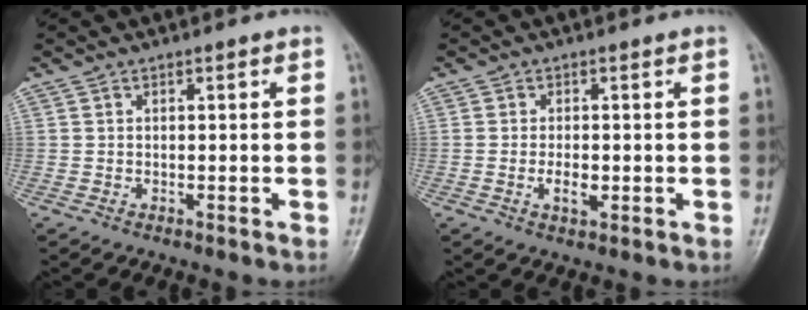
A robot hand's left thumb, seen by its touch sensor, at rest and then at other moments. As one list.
[{"total": 2.9, "force": [-0.6, 1.4, 2.4], "torque": [-0.045, -0.002, -0.009]}]